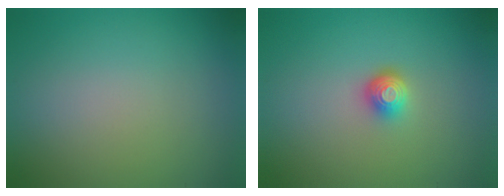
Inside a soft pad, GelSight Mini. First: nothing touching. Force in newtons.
{"total": 2.0, "press": 1.5, "slide": 1.3}